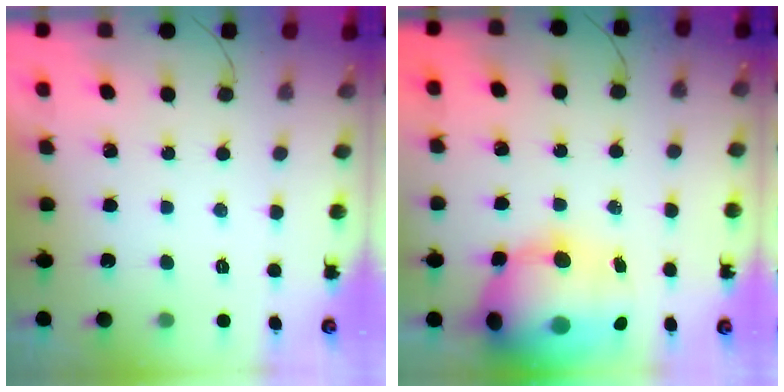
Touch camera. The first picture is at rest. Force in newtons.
{"total": 21.4, "press": 20.8, "slide": 5.2}